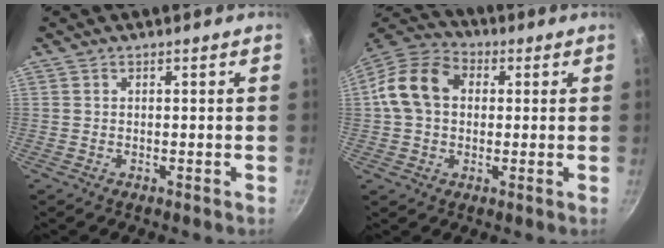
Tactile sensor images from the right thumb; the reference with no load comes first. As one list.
[{"total": 12.4, "force": [1.5, 9.4, 7.9], "torque": [-0.120, 0.027, 0.008]}]